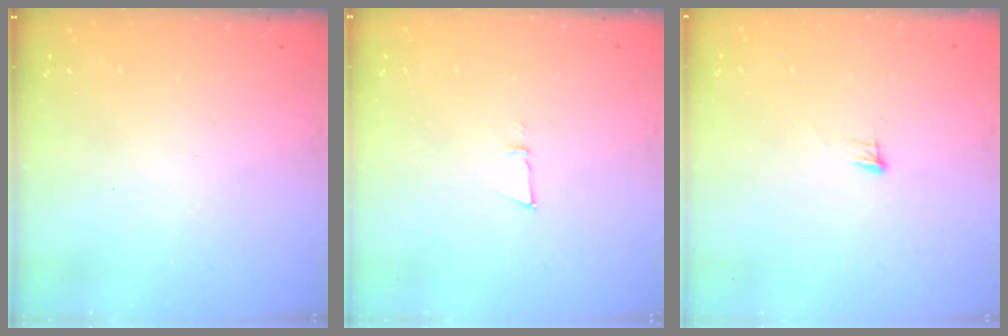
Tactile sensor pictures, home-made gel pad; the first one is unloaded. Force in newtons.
{"total": 3.8, "press": 3.7, "slide": 1.0}
{"total": 4.3, "press": 4.1, "slide": 1.0}